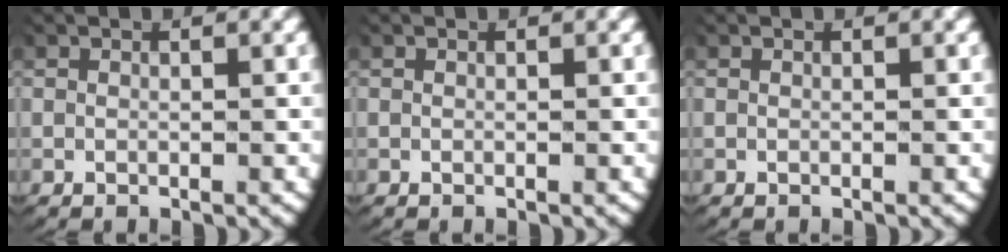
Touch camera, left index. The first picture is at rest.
{"total": 0.0}
{"total": 0.0}